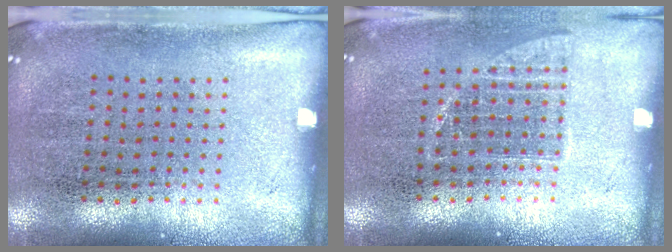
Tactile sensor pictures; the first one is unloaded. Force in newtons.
{"total": 0.9, "press": 0.8, "slide": 0.3}